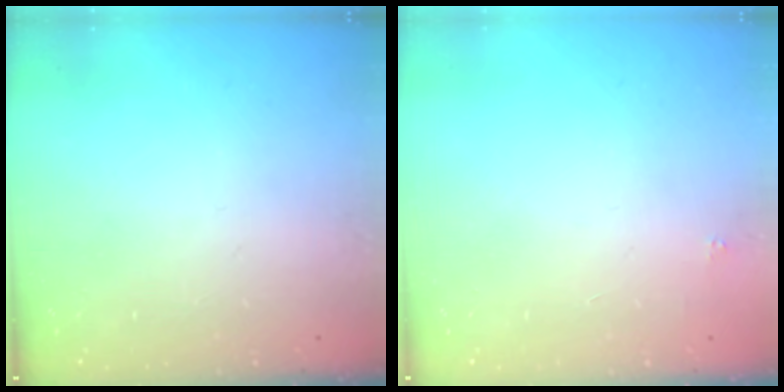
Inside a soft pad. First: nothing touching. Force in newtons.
{"total": 1.8, "press": 1.7, "slide": 0.1}